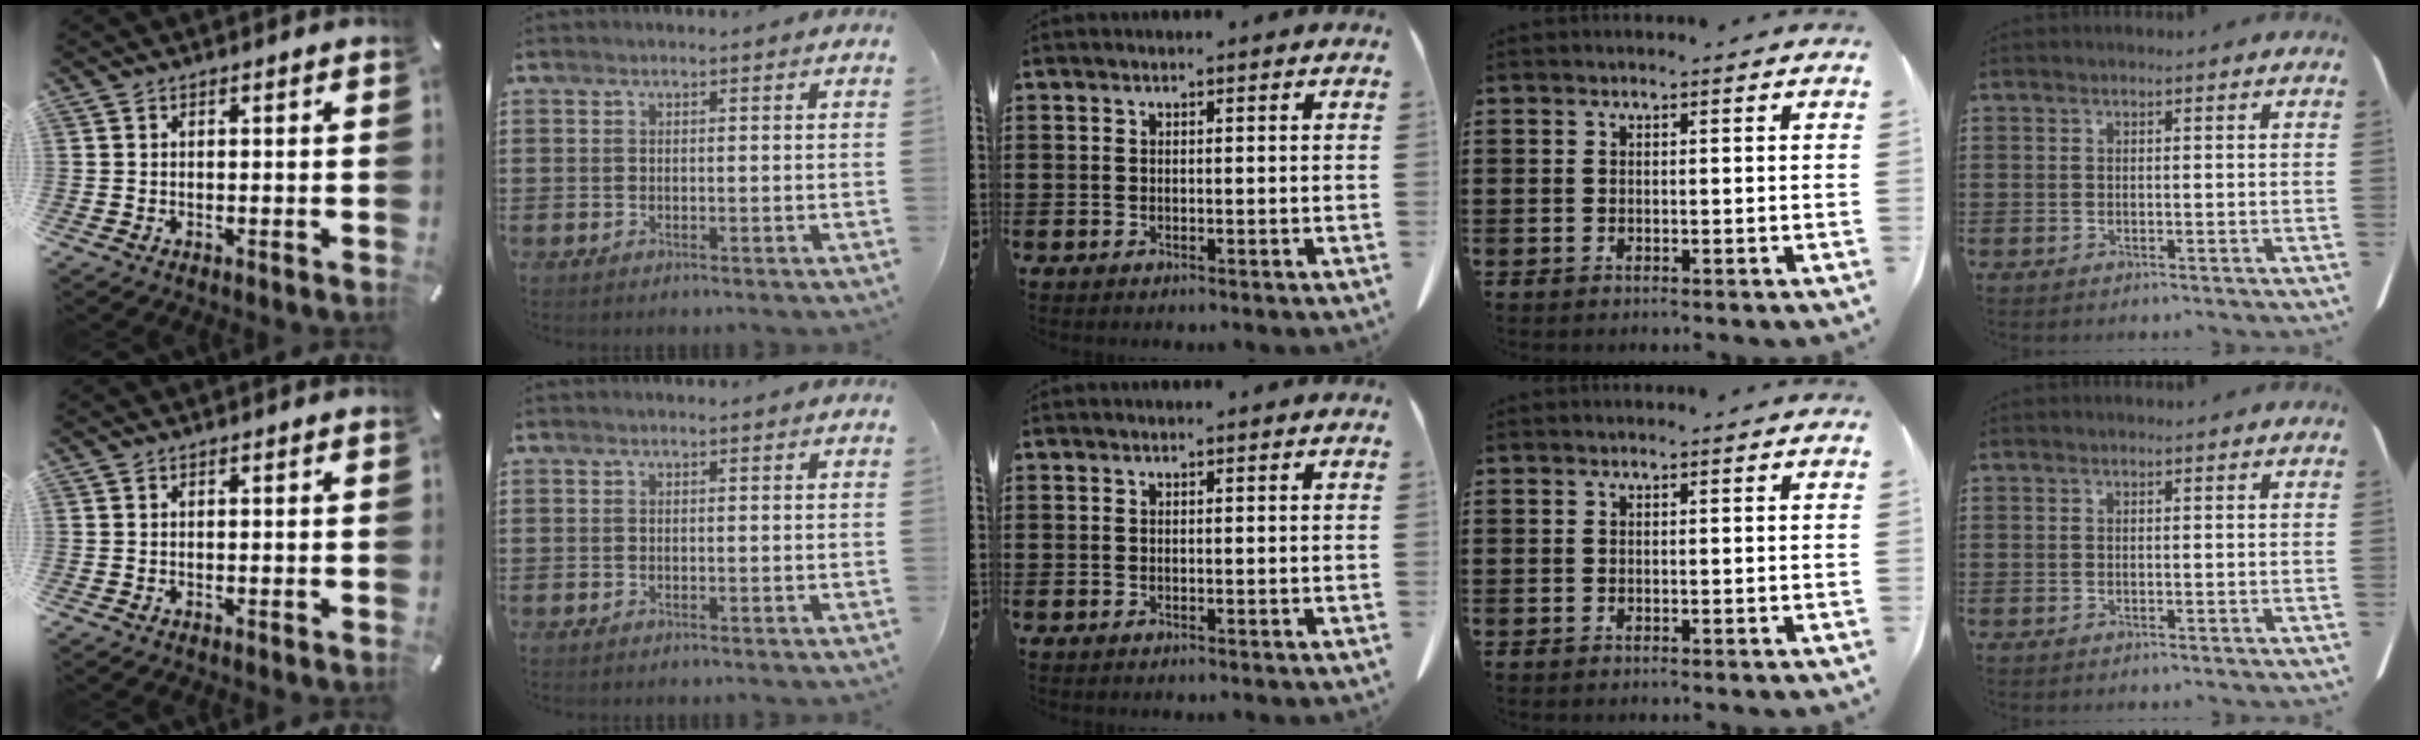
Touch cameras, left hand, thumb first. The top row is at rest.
{}